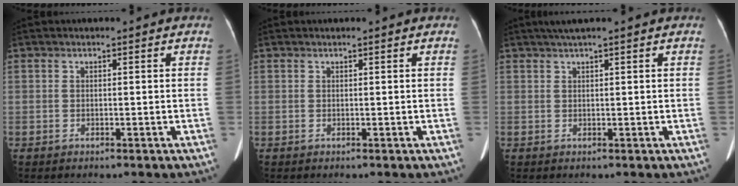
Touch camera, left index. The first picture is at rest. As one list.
[{"total": 0.0}, {"total": 2.2, "force": [1.6, -0.3, 1.5], "torque": [-0.029, 0.018, 0.034]}]